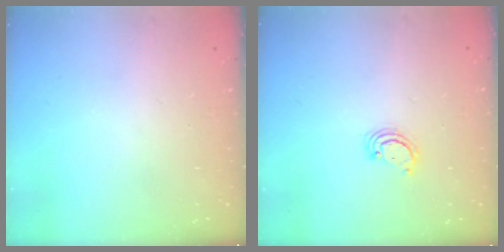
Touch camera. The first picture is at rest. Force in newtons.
{"total": 2.6, "press": 2.6, "slide": 0.3}